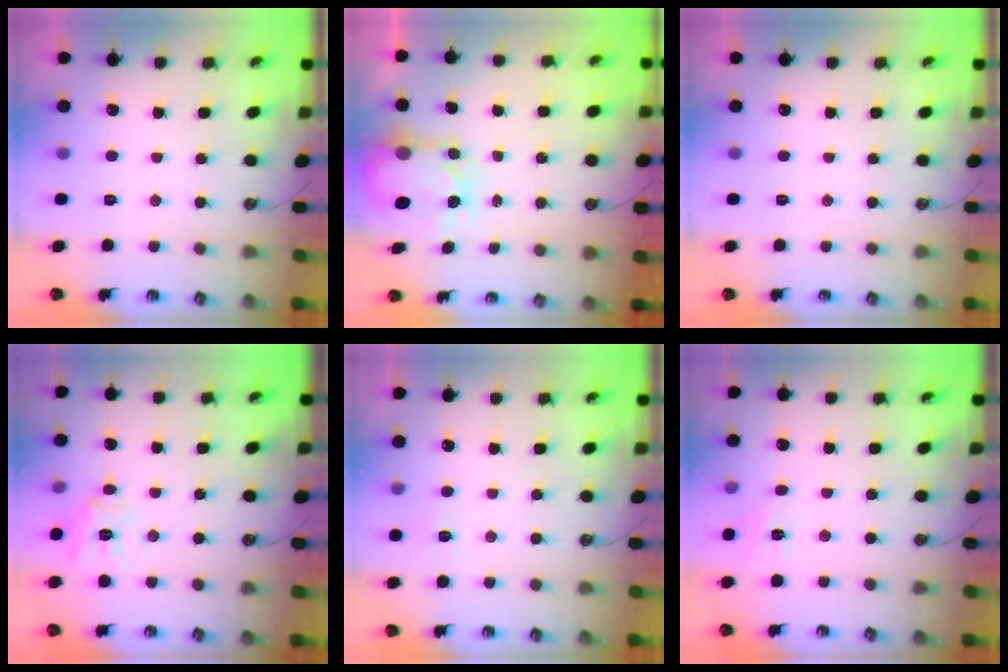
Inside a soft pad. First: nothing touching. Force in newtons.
{"total": 4.7, "press": 4.7, "slide": 0.3}
{"total": 0.0}
{"total": 11.9, "press": 11.8, "slide": 1.1}
{"total": 4.3, "press": 4.3, "slide": 0.4}
{"total": 5.8, "press": 5.8, "slide": 0.5}